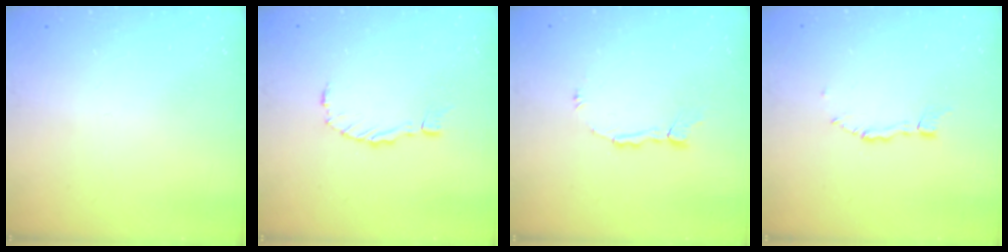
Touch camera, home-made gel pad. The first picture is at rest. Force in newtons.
{"total": 0.0}
{"total": 3.5, "press": 3.5, "slide": 0.1}
{"total": 2.9, "press": 2.8, "slide": 0.3}